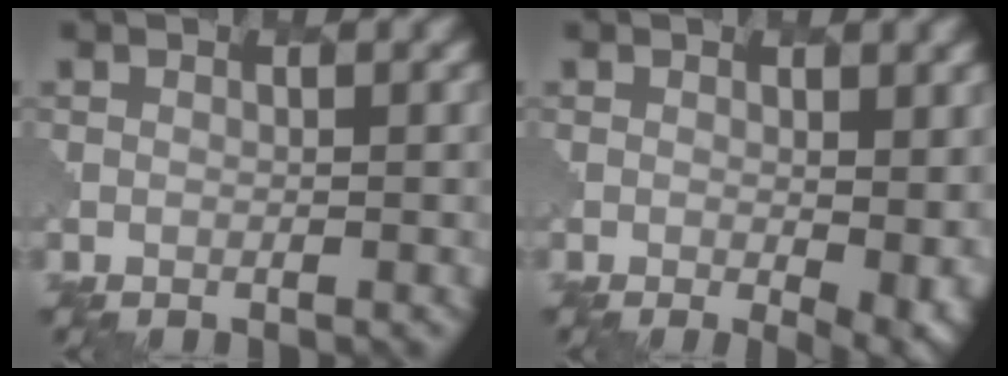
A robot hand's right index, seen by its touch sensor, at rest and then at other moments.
{"total": 5.0, "force": [-0.3, 1.9, 4.6], "torque": [-0.055, -0.014, 0.004]}